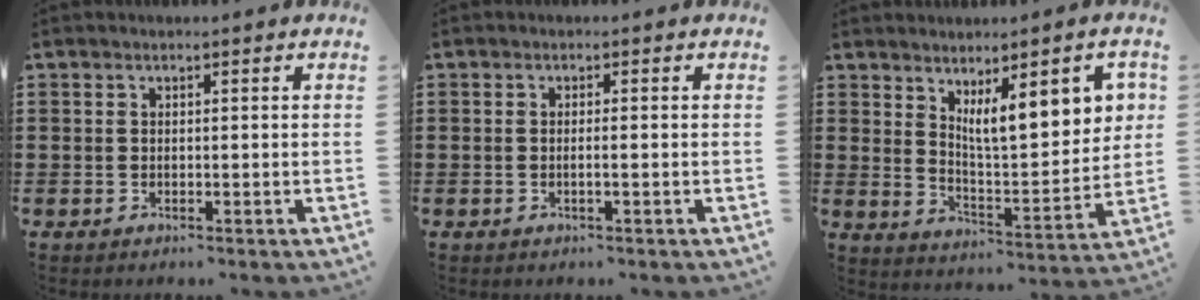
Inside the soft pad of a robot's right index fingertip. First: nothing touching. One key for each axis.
{"total": 1.0, "fx": -0.4, "fy": -0.2, "fz": 0.9, "tx": -0.017, "ty": -0.006, "tz": -0.007}
{"total": 9.2, "fx": 4.6, "fy": 2.7, "fz": 7.6, "tx": -0.138, "ty": -0.008, "tz": 0.076}